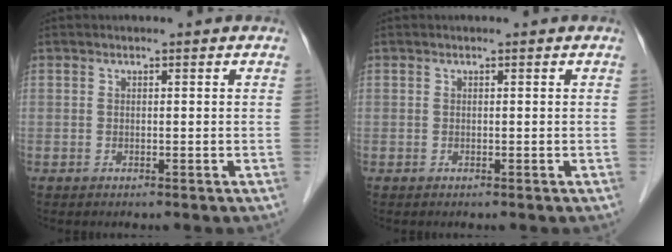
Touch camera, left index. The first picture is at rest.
{"total": 0.0}